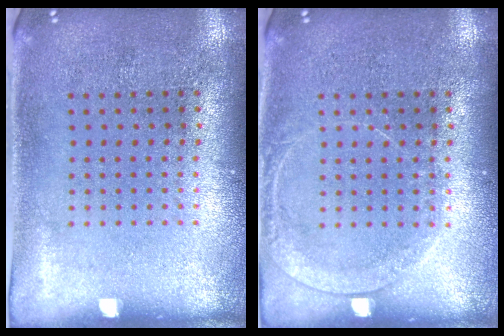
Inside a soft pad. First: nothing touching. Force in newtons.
{"total": 1.4, "press": 1.4, "slide": 0.1}